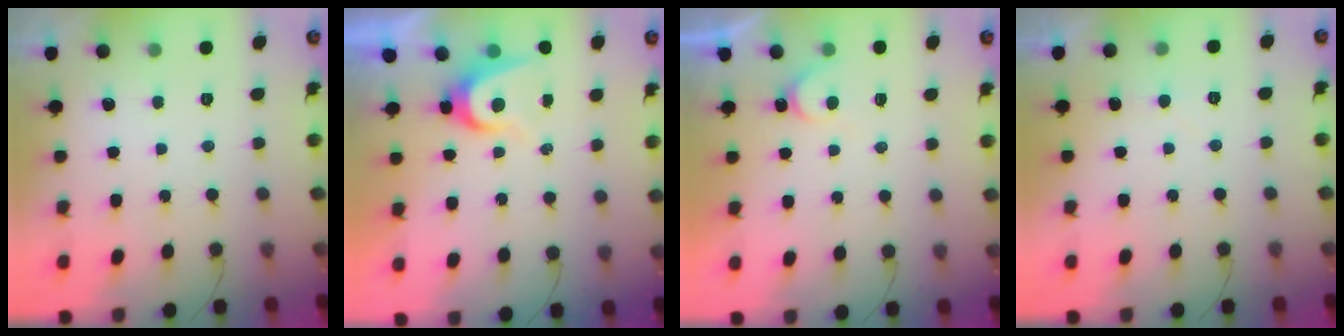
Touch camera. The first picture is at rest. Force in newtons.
{"total": 6.2, "press": 6.1, "slide": 0.7}
{"total": 4.0, "press": 4.0, "slide": 0.4}
{"total": 3.9, "press": 3.9, "slide": 0.4}